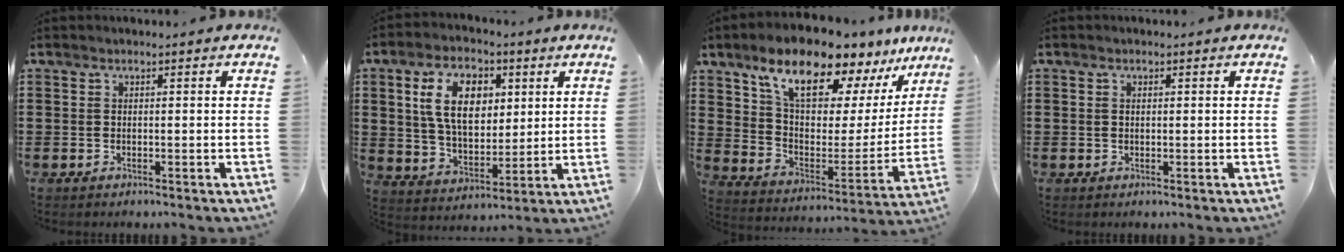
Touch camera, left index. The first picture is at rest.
{"total": 10.7, "force": [4.0, 6.4, 7.6], "torque": [-0.159, 0.013, 0.070]}
{"total": 13.0, "force": [10.5, 4.3, 6.3], "torque": [-0.144, -0.067, 0.179]}
{"total": 0.7, "force": [0.2, 0.4, 0.5], "torque": [-0.012, 0.003, 0.002]}